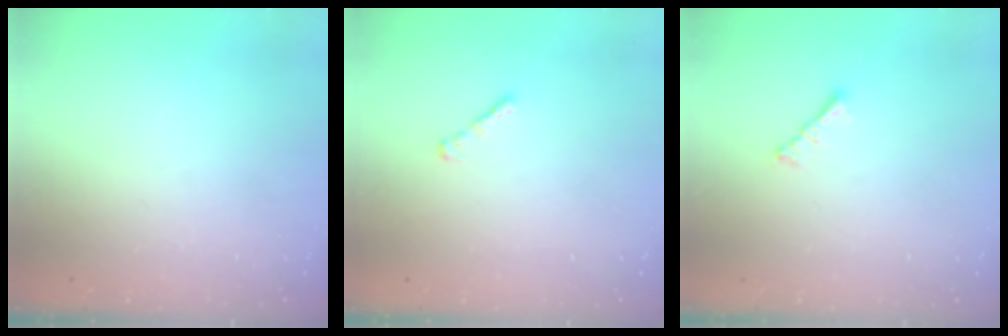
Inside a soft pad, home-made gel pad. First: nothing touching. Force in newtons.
{"total": 1.6, "press": 1.5, "slide": 0.5}
{"total": 2.4, "press": 2.3, "slide": 0.6}